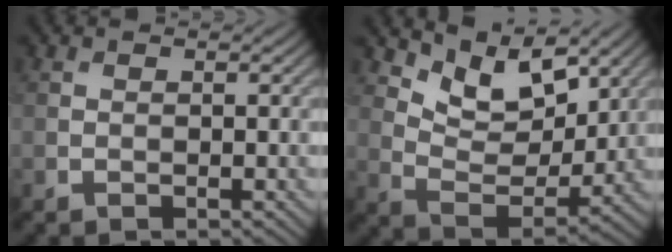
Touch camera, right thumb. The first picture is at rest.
{"total": 8.2, "force": [5.7, 3.9, 4.3], "torque": [-0.092, -0.016, 0.102]}